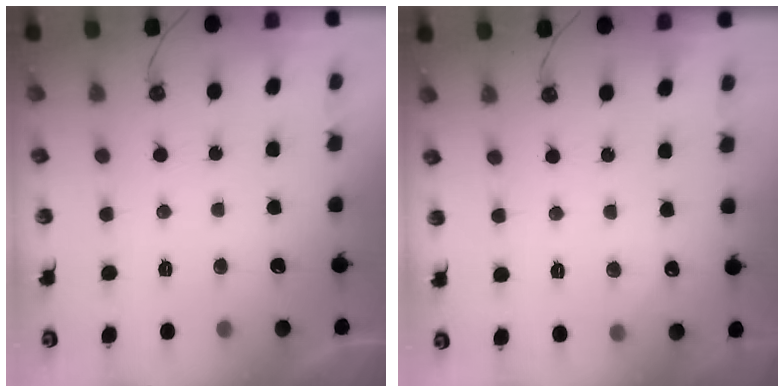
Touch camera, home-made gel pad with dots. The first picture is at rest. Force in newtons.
{"total": 2.8, "press": 2.8, "slide": 0.4}